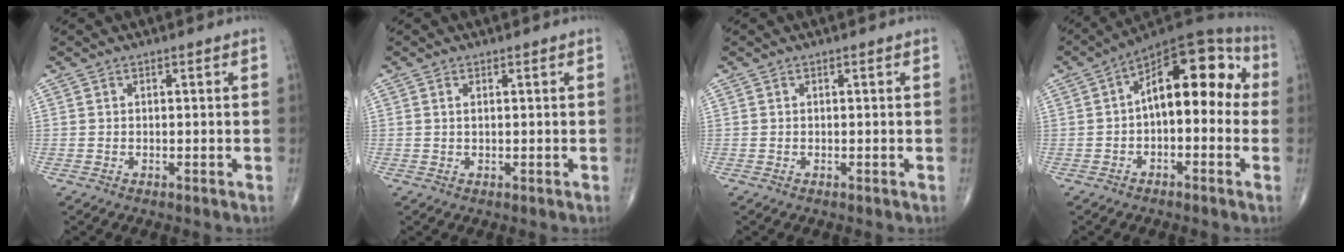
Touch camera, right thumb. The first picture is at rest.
{"total": 0.8, "force": [0.3, 0.3, 0.6], "torque": [-0.017, 0.003, 0.006]}
{"total": 0.0}
{"total": 15.4, "force": [1.0, 8.0, 13.1], "torque": [-0.156, 0.049, 0.003]}